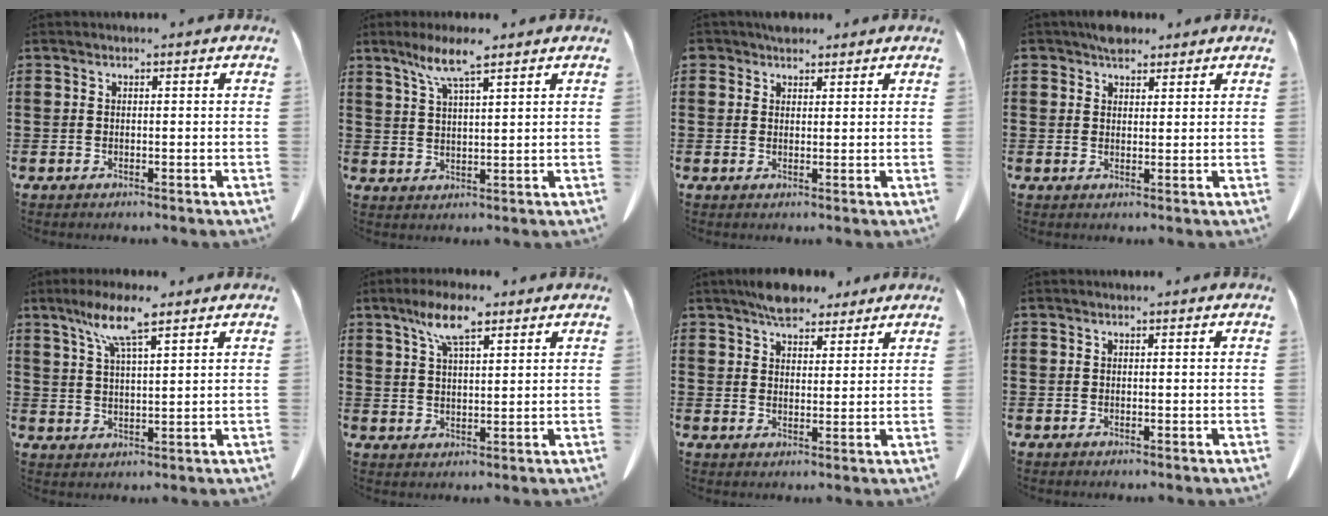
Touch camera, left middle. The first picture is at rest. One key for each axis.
{"total": 6.5, "fx": 4.3, "fy": 0.6, "fz": 4.8, "tx": -0.102, "ty": -0.001, "tz": 0.074}
{"total": 2.4, "fx": 2.0, "fy": 1.3, "fz": 0.3, "tx": -0.004, "ty": 0.005, "tz": 0.037}
{"total": 3.5, "fx": 2.8, "fy": 1.8, "fz": 1.1, "tx": -0.022, "ty": 0.004, "tz": 0.051}
{"total": 7.6, "fx": 5.0, "fy": 1.0, "fz": 5.6, "tx": -0.120, "ty": -0.002, "tz": 0.086}
{"total": 7.3, "fx": 4.5, "fy": 1.8, "fz": 5.4, "tx": -0.115, "ty": 0.004, "tz": 0.078}
{"total": 5.9, "fx": 4.9, "fy": 2.4, "fz": 2.2, "tx": -0.047, "ty": -0.006, "tz": 0.092}
{"total": 0.0}